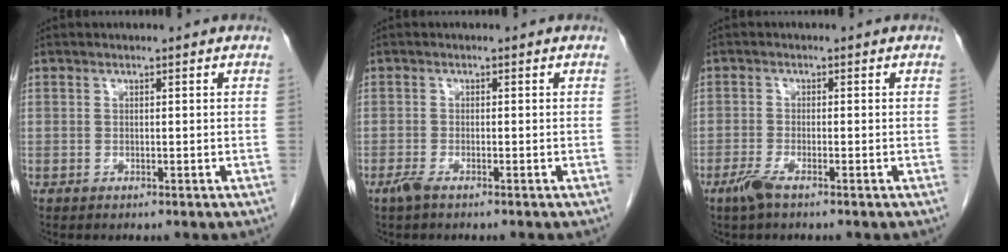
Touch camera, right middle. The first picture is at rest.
{"total": 1.7, "force": [-1.3, 0.2, 1.1], "torque": [-0.029, -0.004, -0.027]}
{"total": 2.7, "force": [-1.8, 0.3, 1.9], "torque": [-0.047, -0.005, -0.040]}